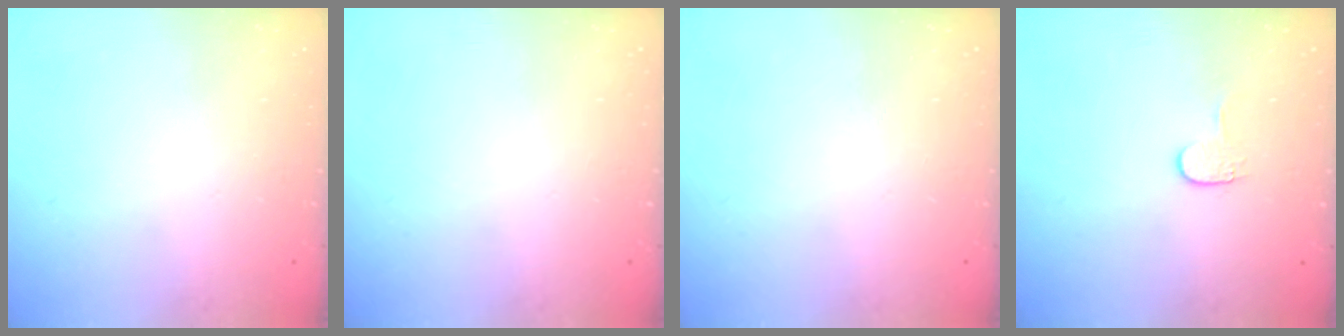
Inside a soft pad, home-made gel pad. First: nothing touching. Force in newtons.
{"total": 0.0}
{"total": 0.0}
{"total": 3.4, "press": 3.4, "slide": 0.4}